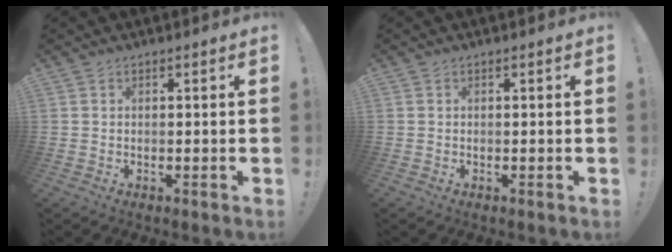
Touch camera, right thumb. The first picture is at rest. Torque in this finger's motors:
{"motor_torque": [-0.77, 2.01, 0.47, 0.24, 0.20]}